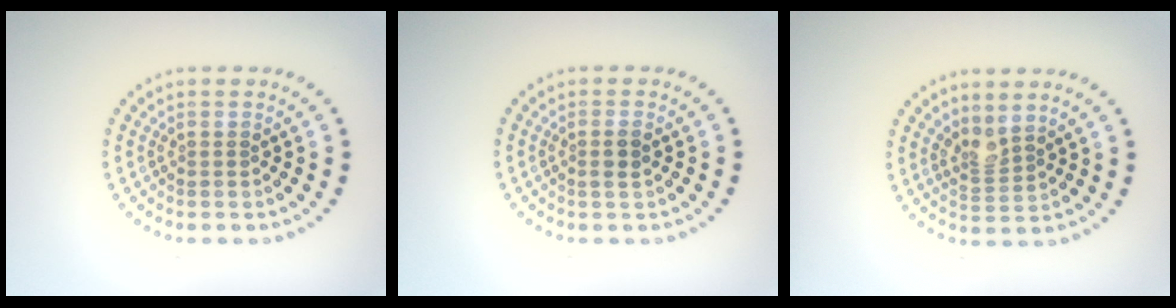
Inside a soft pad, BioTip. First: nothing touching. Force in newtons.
{"total": 1.3, "press": 1.2, "slide": 0.5}
{"total": 2.1, "press": 1.5, "slide": 1.5}